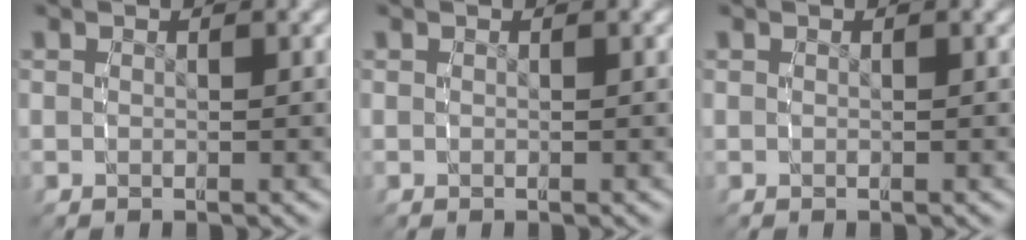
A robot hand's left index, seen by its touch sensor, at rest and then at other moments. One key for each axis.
{"total": 0.0}
{"total": 0.0}